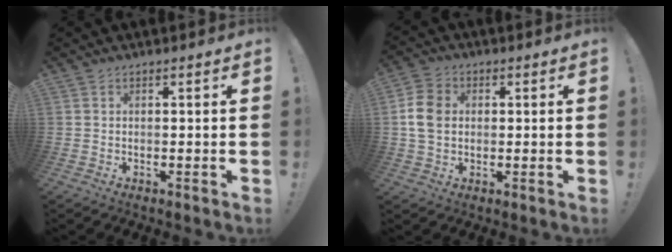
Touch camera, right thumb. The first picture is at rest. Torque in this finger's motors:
{"motor_torque": [-0.09, 0.42, 0.02, 0.07, 0.06]}